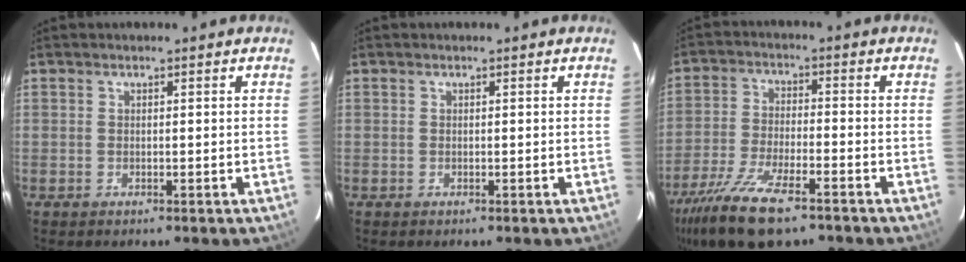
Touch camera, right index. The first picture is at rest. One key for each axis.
{"total": 0.0}
{"total": 15.0, "fx": -10.6, "fy": 4.2, "fz": 9.8, "tx": -0.211, "ty": -0.045, "tz": -0.199}